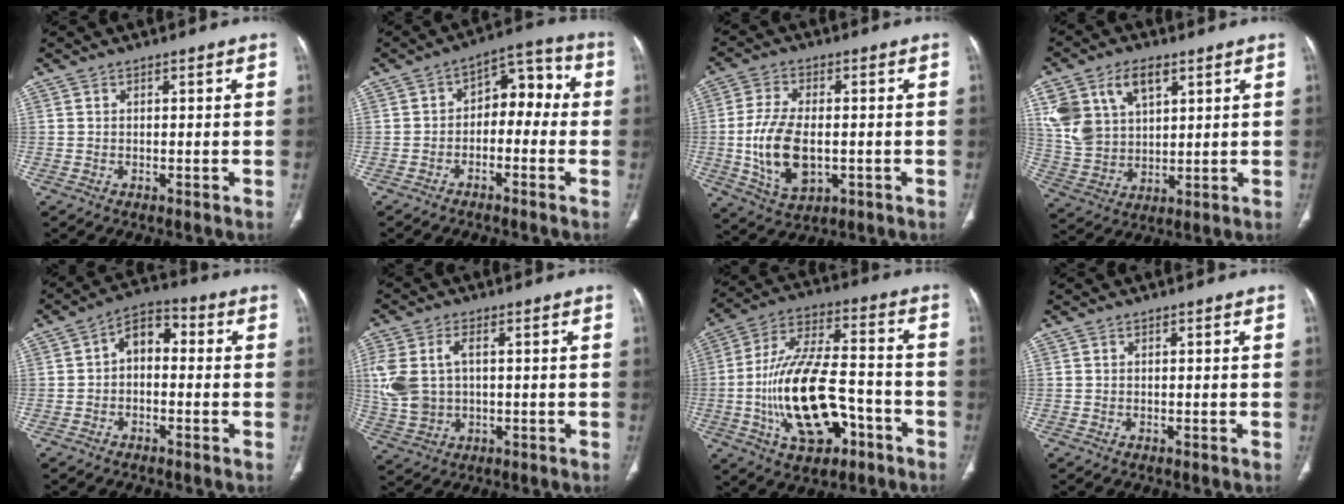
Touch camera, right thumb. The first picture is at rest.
{"total": 8.6, "force": [-1.1, 5.8, 6.2], "torque": [-0.047, 0.049, -0.030]}
{"total": 12.4, "force": [-1.5, 6.9, 10.1], "torque": [-0.195, -0.003, -0.018]}
{"total": 13.6, "force": [6.0, 8.6, 8.6], "torque": [-0.155, -0.011, 0.129]}
{"total": 6.7, "force": [-0.2, 4.5, 4.9], "torque": [-0.060, 0.030, -0.019]}
{"total": 10.1, "force": [1.2, 6.5, 7.7], "torque": [-0.182, 0.009, 0.035]}
{"total": 20.5, "force": [-6.2, 10.4, 16.6], "torque": [-0.296, 0.039, -0.098]}
{"total": 0.0}